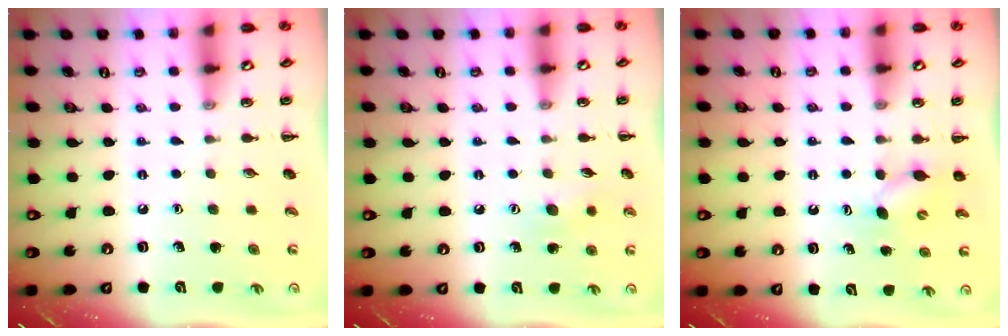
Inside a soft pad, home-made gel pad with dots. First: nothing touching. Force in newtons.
{"total": 7.0, "press": 6.7, "slide": 1.8}
{"total": 4.6, "press": 4.6, "slide": 0.4}